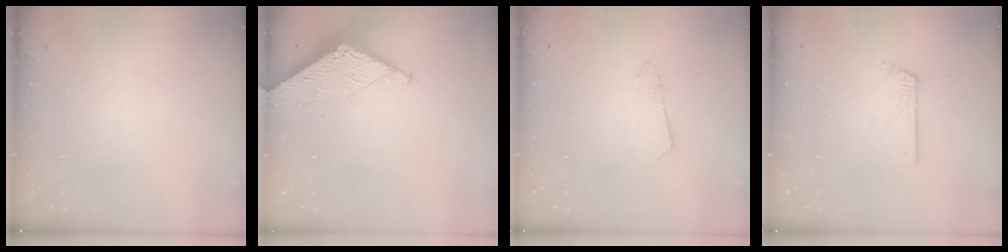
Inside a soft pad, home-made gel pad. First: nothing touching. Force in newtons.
{"total": 4.3, "press": 4.2, "slide": 0.5}
{"total": 2.4, "press": 2.4, "slide": 0.3}
{"total": 1.1, "press": 1.1, "slide": 0.2}